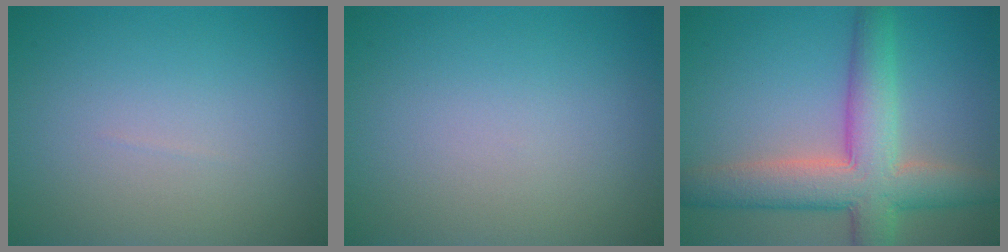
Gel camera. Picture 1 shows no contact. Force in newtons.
{"total": 0.0}
{"total": 8.0, "press": 8.0, "slide": 0.4}